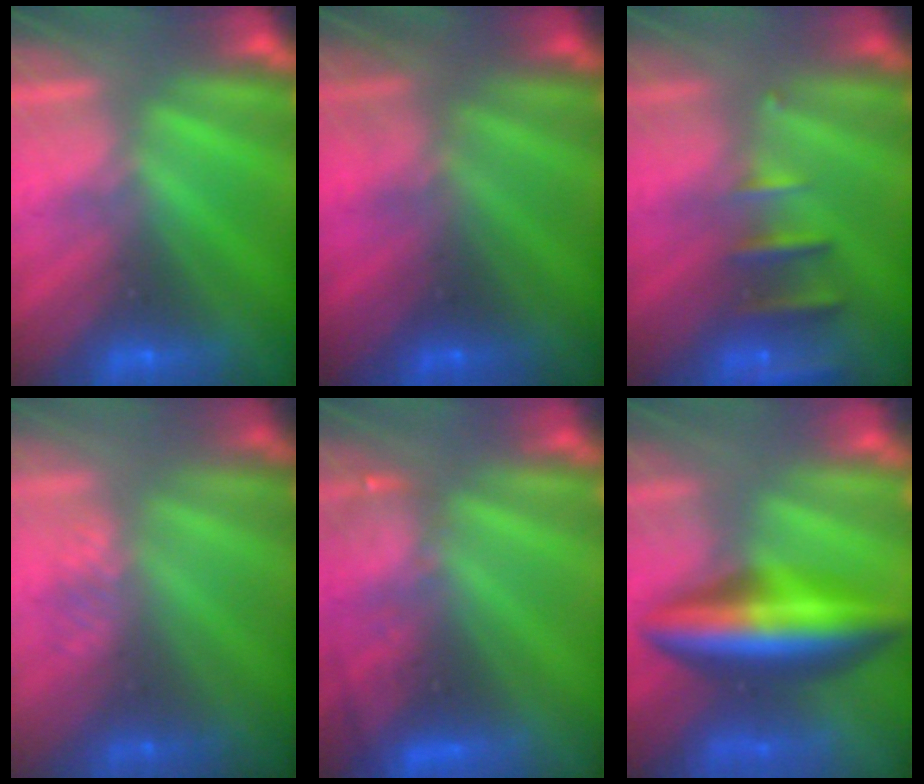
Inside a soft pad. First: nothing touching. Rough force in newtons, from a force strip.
{"total": 2.9}
{"total": 2.4}
{"total": 2.9}
{"total": 2.9}
{"total": 6.3}